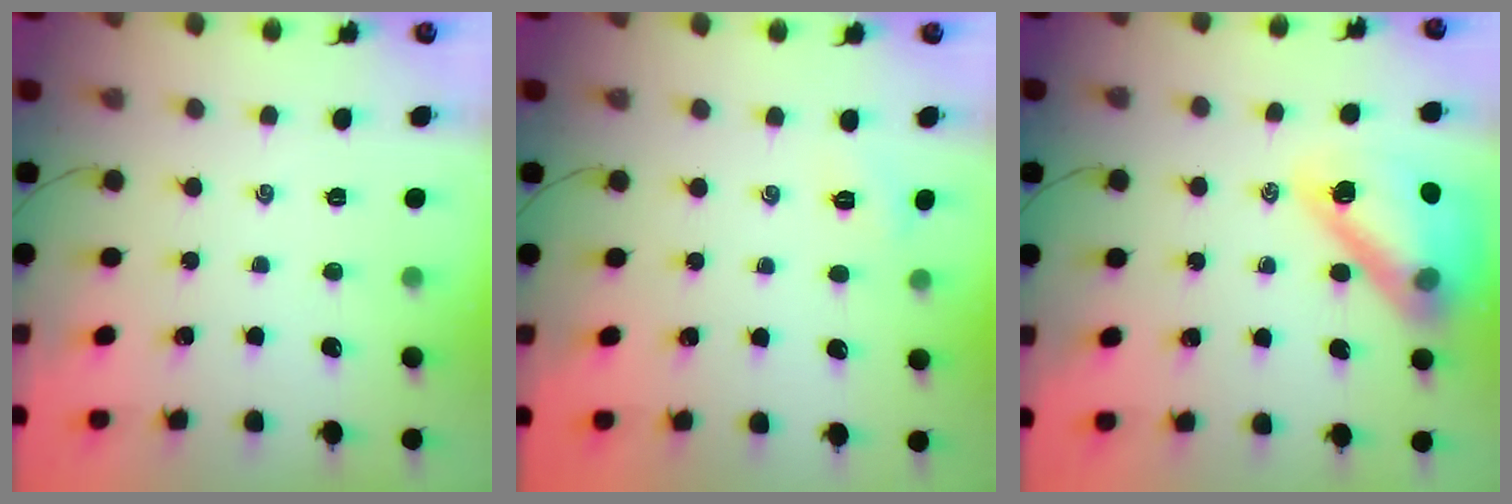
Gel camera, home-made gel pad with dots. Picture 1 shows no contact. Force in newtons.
{"total": 2.8, "press": 2.7, "slide": 0.8}
{"total": 20.1, "press": 19.8, "slide": 3.2}